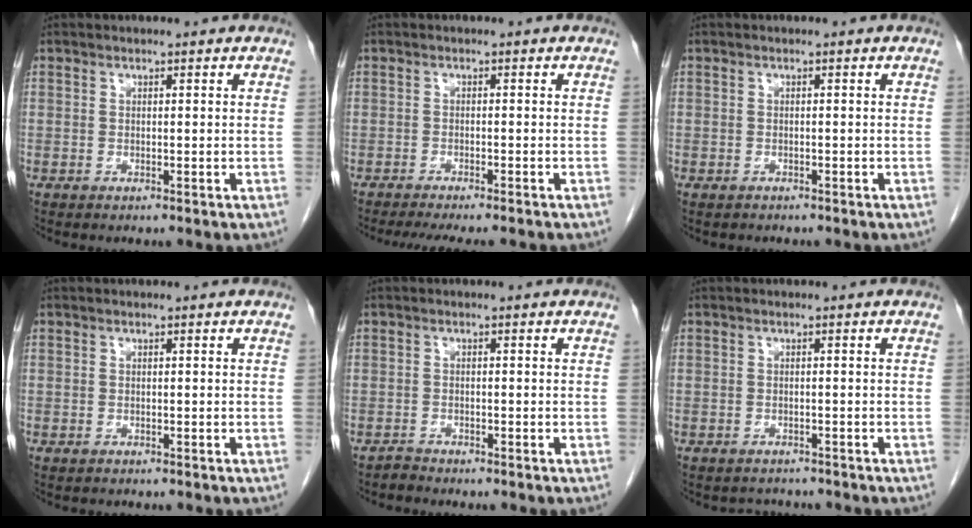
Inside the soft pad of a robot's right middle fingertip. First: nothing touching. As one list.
[{"total": 9.3, "force": [-8.1, 1.2, 4.4], "torque": [-0.058, -0.017, -0.109]}, {"total": 0.8, "force": [-0.6, 0.5, 0.1], "torque": [-0.010, 0.001, -0.008]}, {"total": 0.0}, {"total": 1.0, "force": [-1.0, 0.1, -0.2], "torque": [0.003, -0.003, -0.020]}, {"total": 2.3, "force": [-2.1, 0.9, -0.2], "torque": [-0.002, -0.003, -0.031]}]